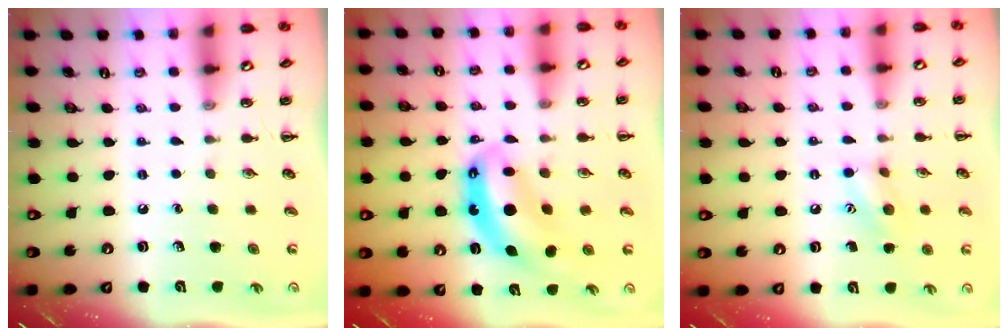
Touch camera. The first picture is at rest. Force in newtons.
{"total": 8.6, "press": 8.3, "slide": 2.2}
{"total": 8.8, "press": 8.7, "slide": 1.3}